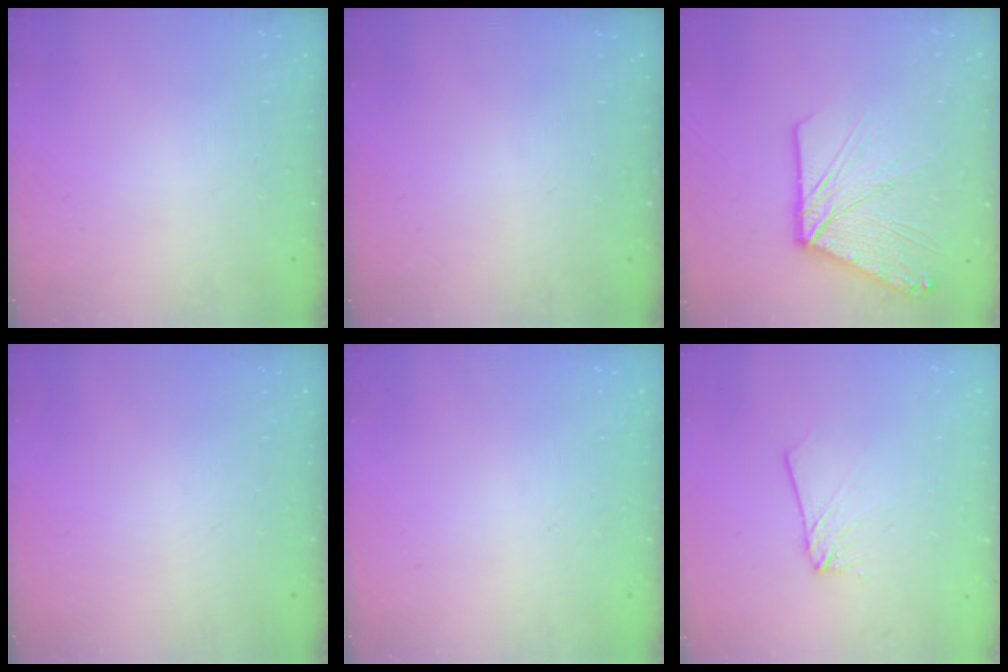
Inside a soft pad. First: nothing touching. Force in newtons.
{"total": 0.0}
{"total": 14.4, "press": 14.3, "slide": 2.1}
{"total": 0.0}
{"total": 0.0}
{"total": 3.5, "press": 3.4, "slide": 0.3}